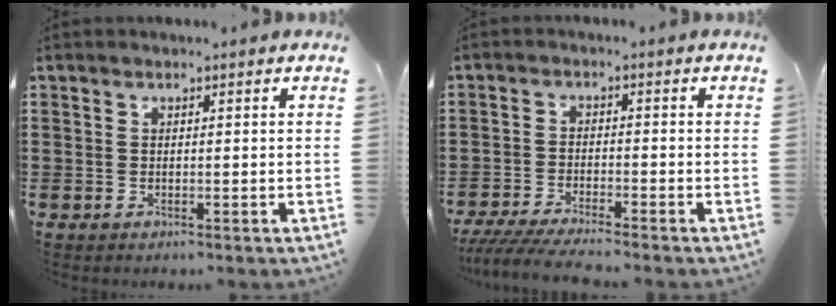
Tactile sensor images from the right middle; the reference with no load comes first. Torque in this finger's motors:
{"motor_torque": [2.14, 0.00, 0.08, 0.02]}